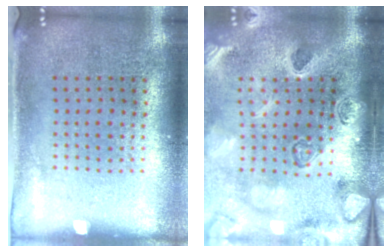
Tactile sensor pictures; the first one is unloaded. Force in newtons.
{"total": 4.3, "press": 3.3, "slide": 2.8}